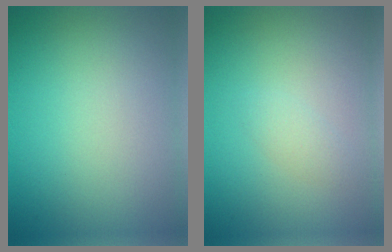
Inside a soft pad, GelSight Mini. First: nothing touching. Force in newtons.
{"total": 1.0, "press": 1.0, "slide": 0.0}